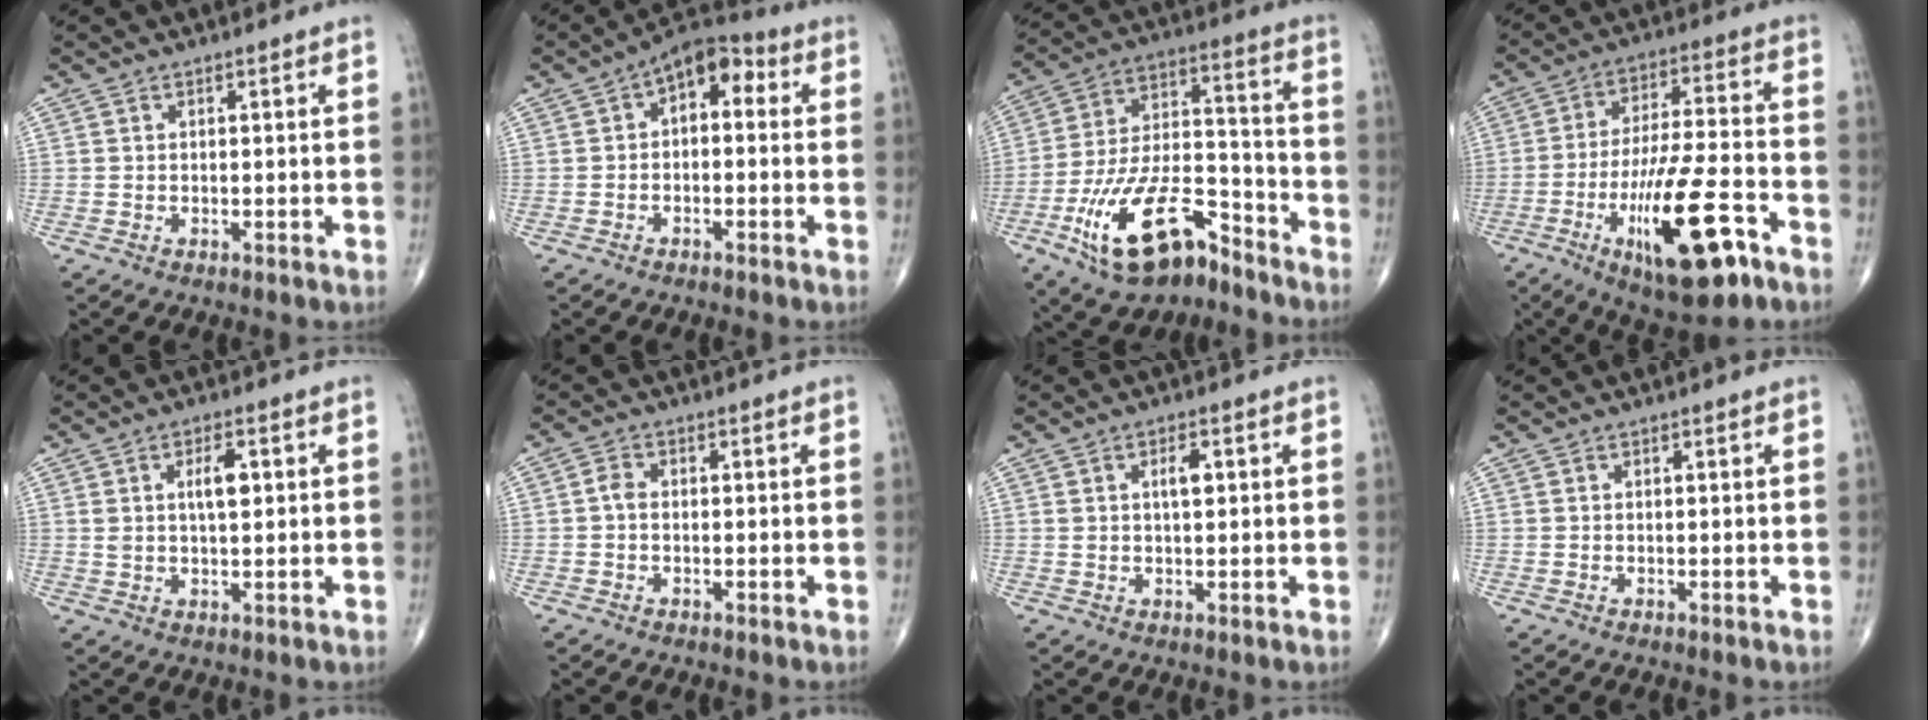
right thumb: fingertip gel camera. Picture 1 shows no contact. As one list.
[{"total": 7.9, "force": [1.2, 4.5, 6.3], "torque": [-0.066, 0.033, 0.003]}, {"total": 19.1, "force": [-11.0, 8.7, 12.9], "torque": [-0.225, 0.077, -0.193]}, {"total": 19.0, "force": [-8.5, 5.6, 16.1], "torque": [-0.283, 0.033, -0.130]}, {"total": 4.6, "force": [1.2, 1.9, 4.1], "torque": [-0.064, -0.003, 0.021]}, {"total": 1.8, "force": [-0.3, 1.3, 1.3], "torque": [-0.020, 0.005, -0.010]}, {"total": 3.0, "force": [0.8, 1.2, 2.6], "torque": [-0.042, -0.002, 0.013]}, {"total": 0.0}]